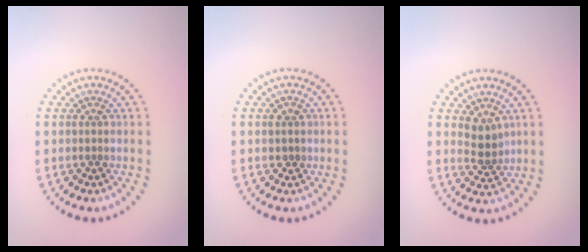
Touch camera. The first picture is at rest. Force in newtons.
{"total": 0.9, "press": 0.8, "slide": 0.4}
{"total": 2.0, "press": 1.6, "slide": 1.2}